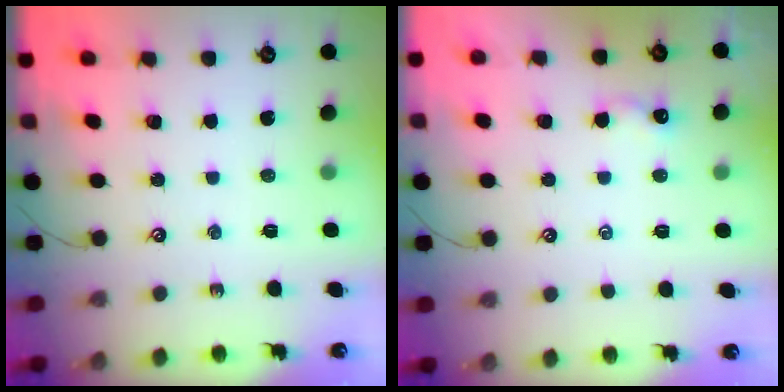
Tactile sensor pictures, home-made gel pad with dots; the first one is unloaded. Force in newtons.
{"total": 1.8, "press": 1.8, "slide": 0.3}